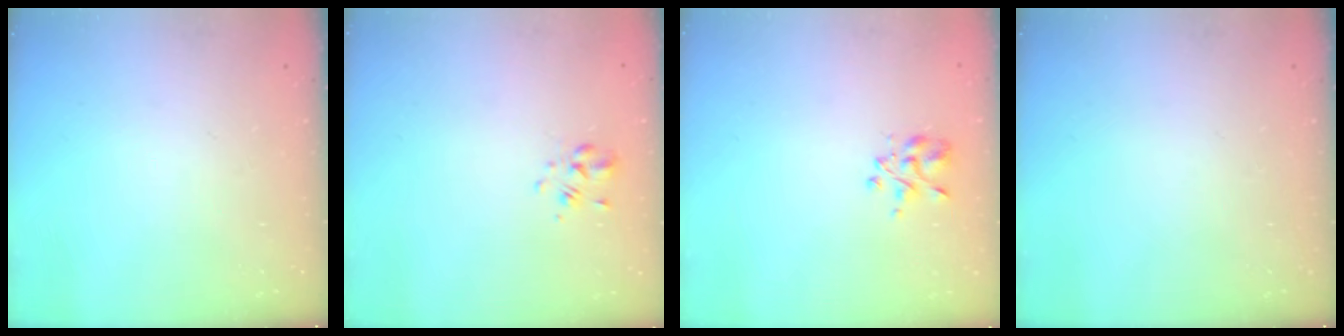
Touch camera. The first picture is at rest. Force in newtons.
{"total": 2.1, "press": 1.9, "slide": 0.7}
{"total": 3.2, "press": 3.0, "slide": 1.1}
{"total": 0.0}